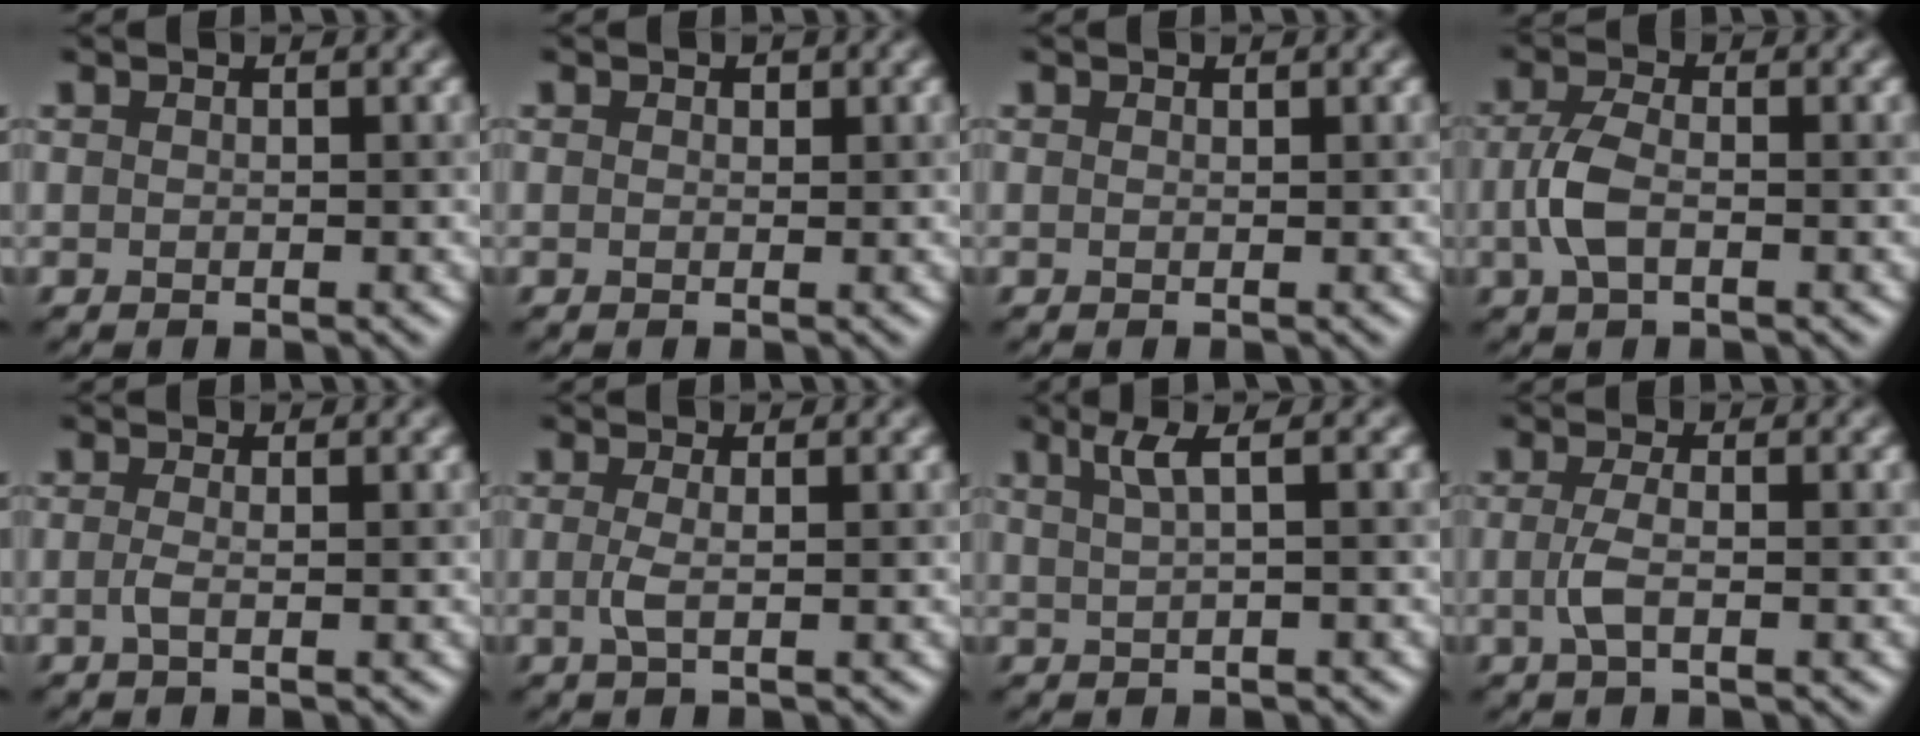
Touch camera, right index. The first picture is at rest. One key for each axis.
{"total": 0.6, "fx": 0.3, "fy": 0.4, "fz": 0.3, "tx": -0.005, "ty": -0.002, "tz": 0.001}
{"total": 0.0}
{"total": 3.2, "fx": -0.6, "fy": 1.6, "fz": 2.7, "tx": -0.064, "ty": 0.001, "tz": -0.016}
{"total": 1.3, "fx": -0.3, "fy": 0.3, "fz": 1.2, "tx": -0.025, "ty": -0.004, "tz": -0.008}
{"total": 1.7, "fx": -0.2, "fy": 0.4, "fz": 1.6, "tx": -0.035, "ty": -0.002, "tz": -0.006}
{"total": 2.7, "fx": 1.1, "fy": 0.6, "fz": 2.4, "tx": -0.036, "ty": 0.007, "tz": 0.019}
{"total": 2.2, "fx": -0.4, "fy": 0.6, "fz": 2.1, "tx": -0.048, "ty": -0.002, "tz": -0.013}